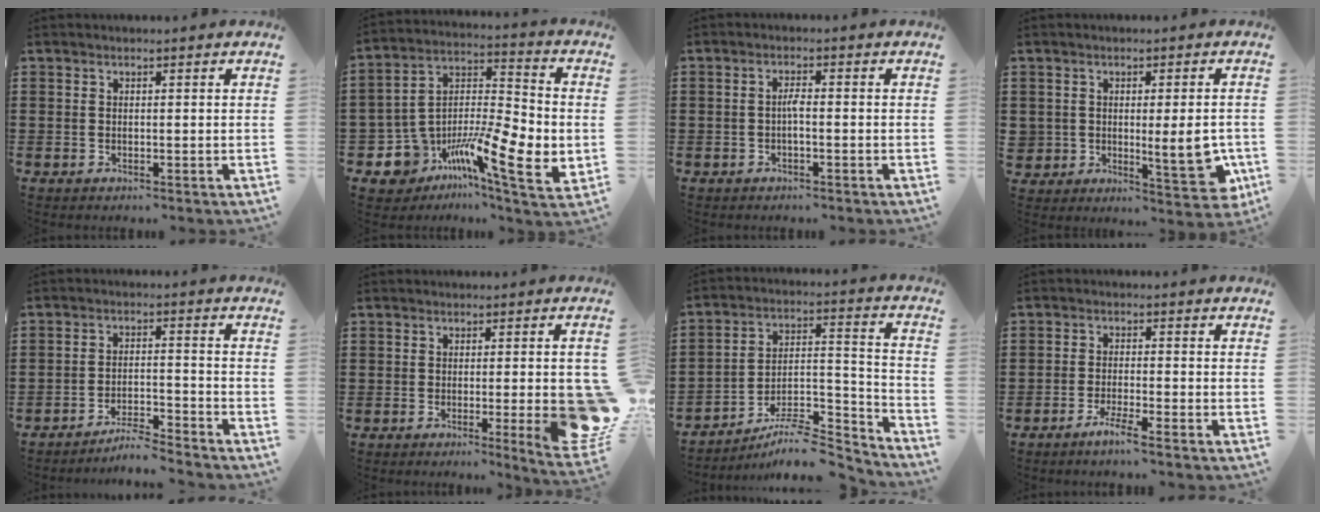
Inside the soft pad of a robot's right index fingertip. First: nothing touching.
{"total": 11.2, "force": [-4.5, 5.2, 8.9], "torque": [-0.167, -0.008, -0.075]}
{"total": 1.8, "force": [-0.5, 0.2, 1.7], "torque": [-0.036, 0.001, -0.009]}
{"total": 6.2, "force": [-0.6, 3.2, 5.3], "torque": [-0.080, 0.002, -0.008]}
{"total": 4.6, "force": [-4.4, -0.2, 1.2], "torque": [-0.030, -0.004, -0.091]}
{"total": 8.3, "force": [-1.2, 1.5, 8.0], "torque": [-0.094, -0.020, -0.015]}
{"total": 7.7, "force": [-6.7, 1.9, 3.3], "torque": [-0.043, 0.014, -0.127]}
{"total": 2.9, "force": [-2.3, -0.3, 1.8], "torque": [-0.037, -0.004, -0.043]}